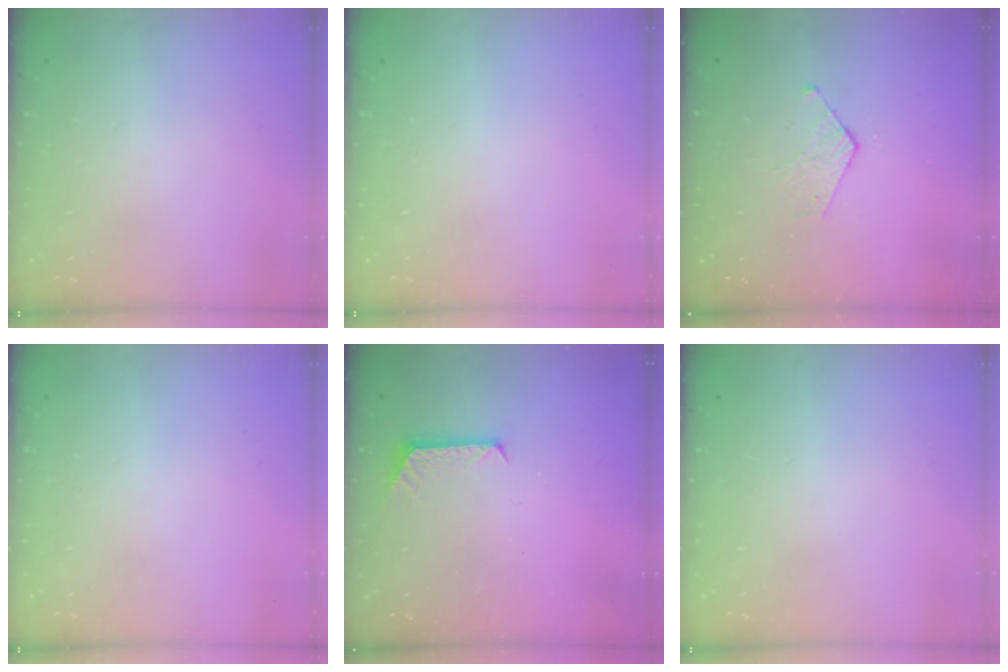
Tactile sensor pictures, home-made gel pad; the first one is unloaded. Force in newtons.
{"total": 0.0}
{"total": 2.8, "press": 2.7, "slide": 0.3}
{"total": 0.0}
{"total": 6.0, "press": 6.0, "slide": 0.5}
{"total": 0.0}